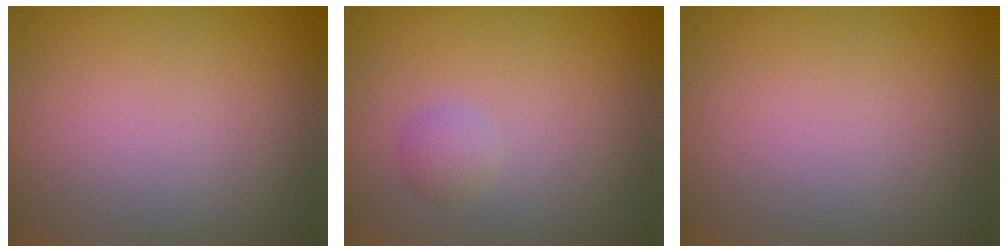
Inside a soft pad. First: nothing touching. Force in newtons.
{"total": 1.1, "press": 1.1, "slide": 0.0}
{"total": 0.0}